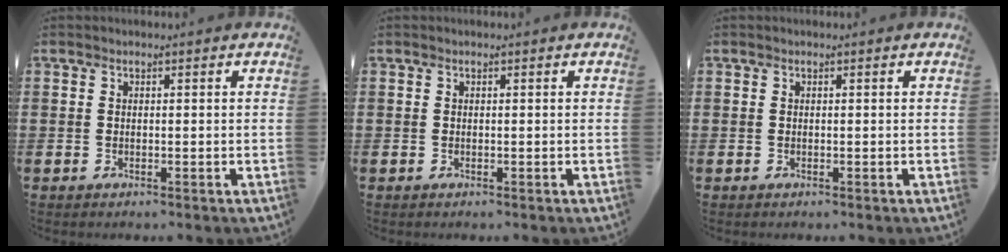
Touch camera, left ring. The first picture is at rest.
{"total": 0.0}
{"total": 0.0}